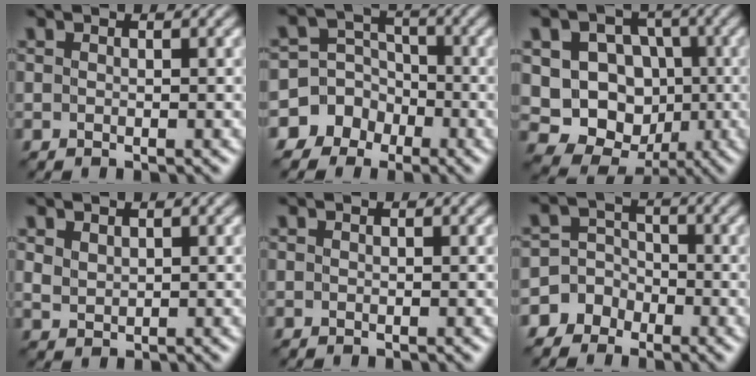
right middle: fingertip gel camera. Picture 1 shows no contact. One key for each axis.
{"total": 8.1, "fx": -4.3, "fy": 6.8, "fz": 0.2, "tx": 0.006, "ty": -0.004, "tz": -0.091}
{"total": 11.3, "fx": 0.1, "fy": 10.1, "fz": 5.0, "tx": -0.105, "ty": 0.023, "tz": -0.019}
{"total": 1.5, "fx": 0.9, "fy": 0.9, "fz": 0.7, "tx": -0.019, "ty": -0.003, "tz": 0.024}
{"total": 0.0}
{"total": 5.7, "fx": -3.4, "fy": 4.6, "fz": 0.0, "tx": 0.024, "ty": 0.000, "tz": -0.078}